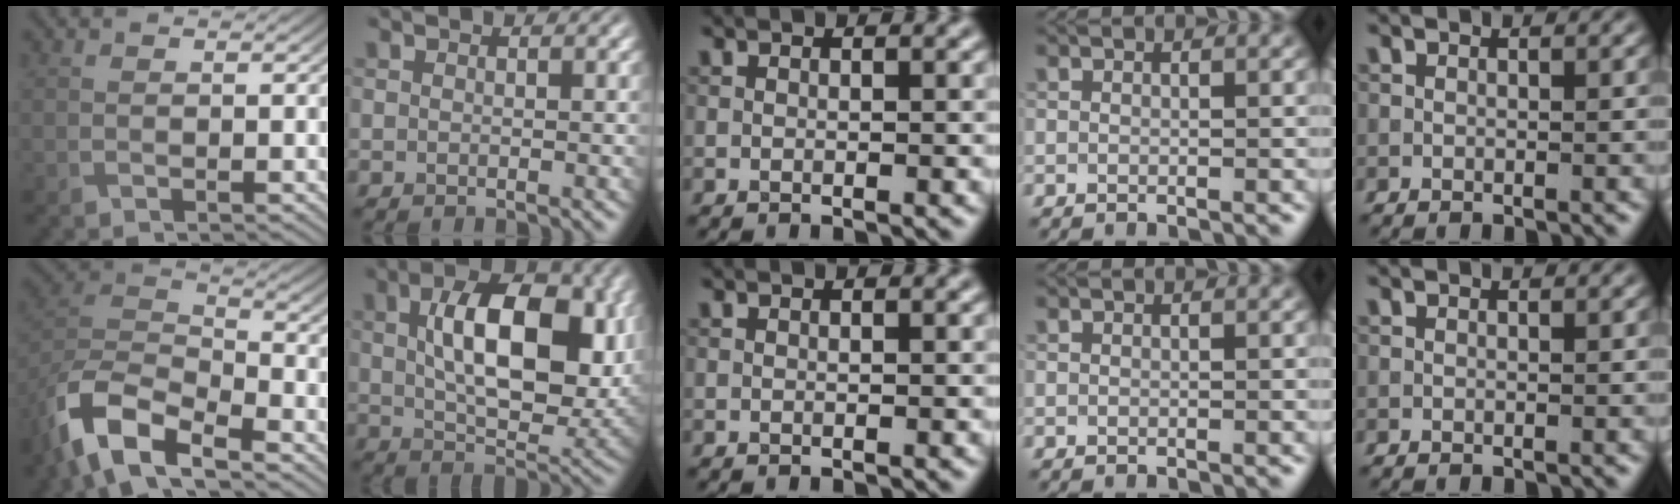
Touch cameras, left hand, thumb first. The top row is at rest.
{"thumb": {"total": 11.6, "force": [-7.9, 4.8, 7.0], "torque": [-0.155, -0.014, -0.163]}, "index": {"total": 11.7, "force": [2.1, 6.2, 9.7], "torque": [-0.145, 0.000, 0.038]}}